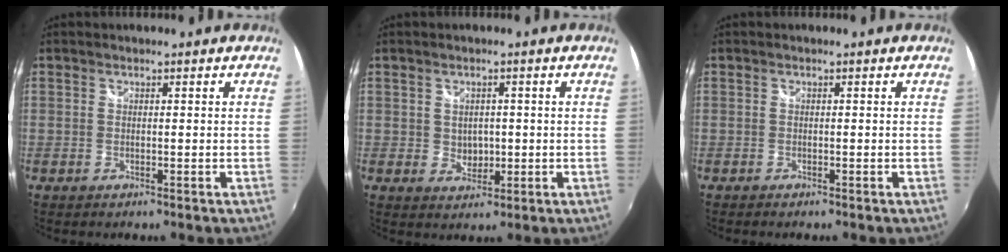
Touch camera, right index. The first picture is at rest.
{"total": 3.6, "force": [0.1, 3.0, 1.9], "torque": [-0.029, 0.000, 0.006]}
{"total": 0.7, "force": [-0.6, 0.2, 0.2], "torque": [-0.008, -0.004, -0.012]}